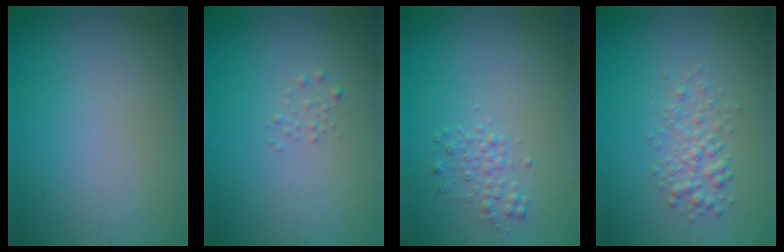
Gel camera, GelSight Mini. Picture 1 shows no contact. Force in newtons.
{"total": 0.6, "press": 0.6, "slide": 0.0}
{"total": 1.5, "press": 1.5, "slide": 0.1}
{"total": 2.1, "press": 2.1, "slide": 0.0}